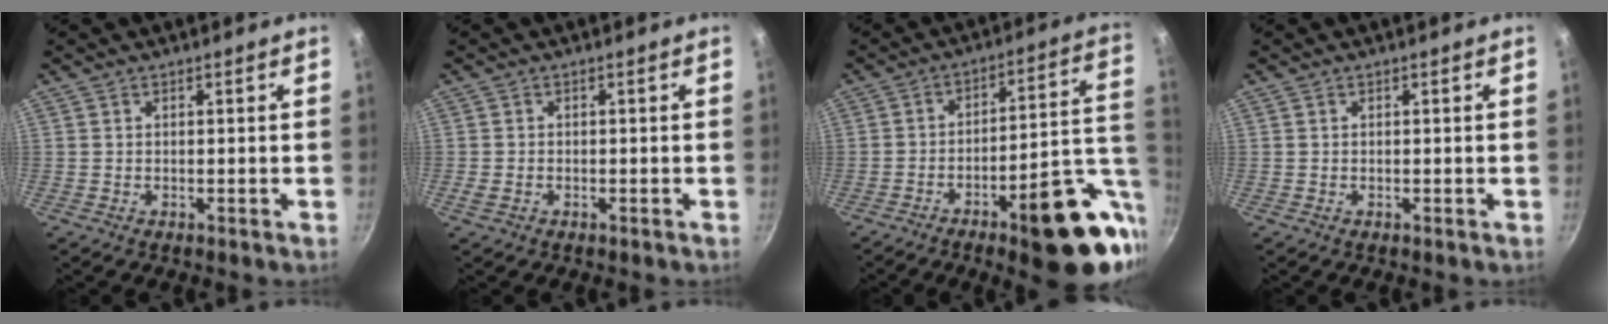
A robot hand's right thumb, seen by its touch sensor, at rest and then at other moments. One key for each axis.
{"total": 1.6, "fx": -0.6, "fy": 1.3, "fz": 0.8, "tx": -0.016, "ty": 0.001, "tz": -0.010}
{"total": 20.3, "fx": -6.5, "fy": 7.1, "fz": 17.8, "tx": -0.200, "ty": 0.028, "tz": -0.084}
{"total": 0.0}